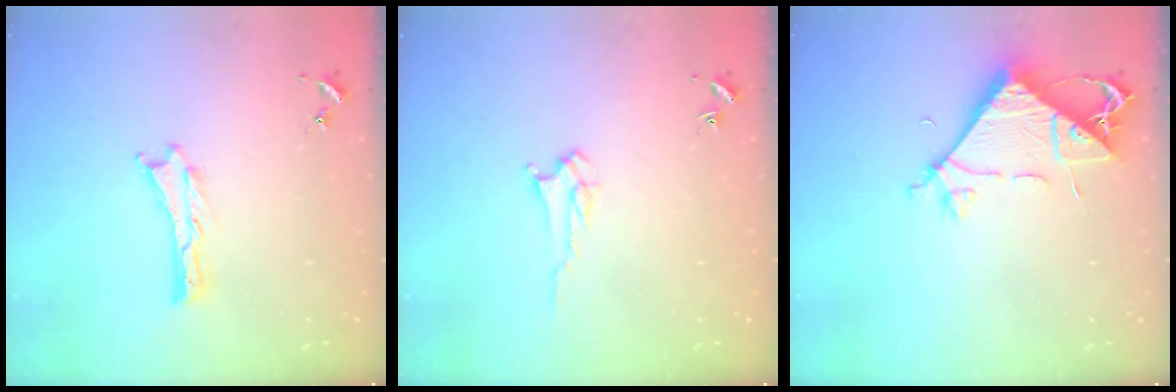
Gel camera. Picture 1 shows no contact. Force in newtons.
{"total": 2.8, "press": 2.8, "slide": 0.4}
{"total": 7.6, "press": 7.5, "slide": 1.2}